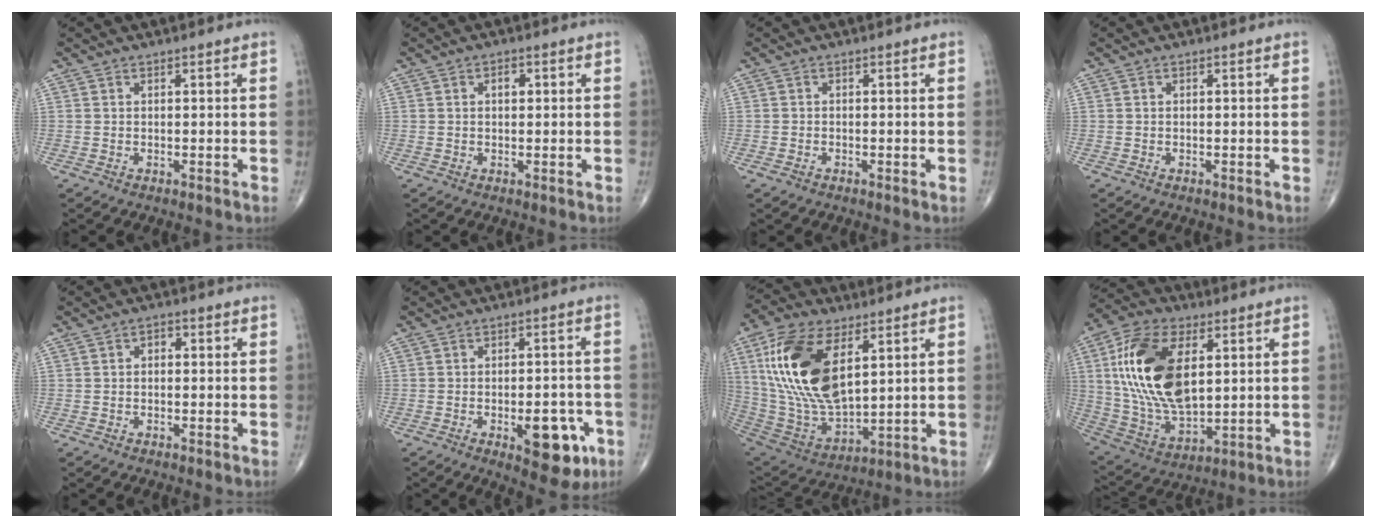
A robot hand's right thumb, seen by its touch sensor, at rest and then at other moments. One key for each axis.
{"total": 1.7, "fx": 0.5, "fy": 1.1, "fz": 1.3, "tx": -0.012, "ty": 0.001, "tz": 0.005}
{"total": 1.3, "fx": -0.7, "fy": 0.7, "fz": 0.9, "tx": -0.018, "ty": -0.002, "tz": -0.014}
{"total": 0.0}
{"total": 1.6, "fx": 0.1, "fy": 1.2, "fz": 1.1, "tx": -0.007, "ty": 0.008, "tz": -0.002}
{"total": 10.9, "fx": -4.2, "fy": 4.9, "fz": 8.7, "tx": -0.086, "ty": 0.017, "tz": -0.048}
{"total": 22.2, "fx": 7.1, "fy": 11.1, "fz": 17.9, "tx": -0.345, "ty": -0.030, "tz": 0.138}
{"total": 21.6, "fx": 4.7, "fy": 11.6, "fz": 17.6, "tx": -0.333, "ty": -0.015, "tz": 0.089}